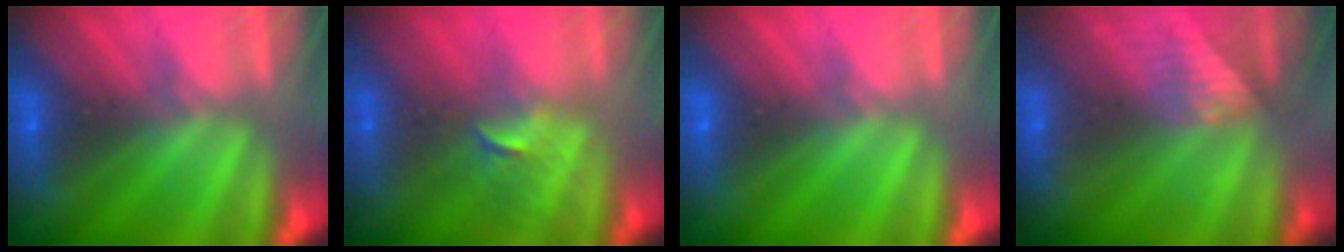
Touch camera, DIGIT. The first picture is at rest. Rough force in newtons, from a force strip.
{"total": 2.6}
{"total": 0.0}
{"total": 2.9}